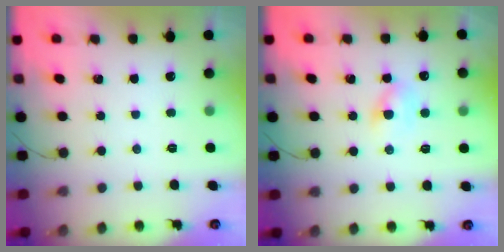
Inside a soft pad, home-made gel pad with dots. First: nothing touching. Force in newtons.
{"total": 3.3, "press": 3.1, "slide": 1.0}